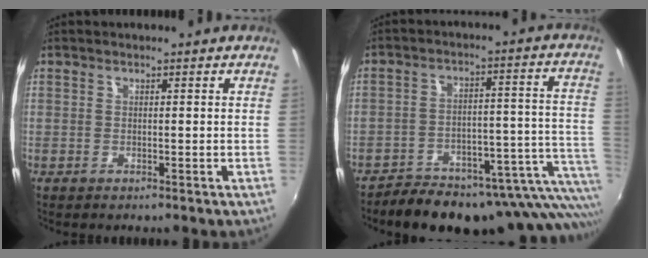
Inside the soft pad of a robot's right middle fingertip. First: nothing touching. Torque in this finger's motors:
{"motor_torque": [1.19, -0.95, 0.30, 0.11]}